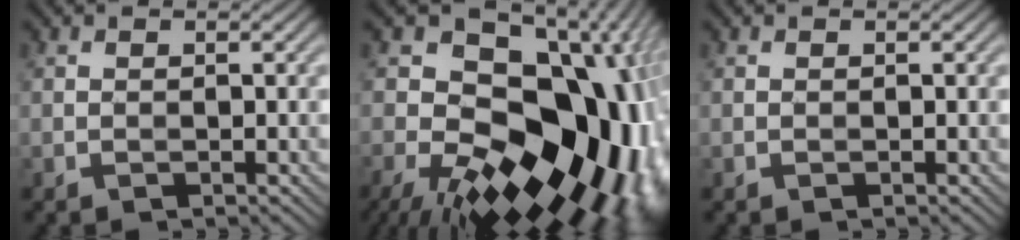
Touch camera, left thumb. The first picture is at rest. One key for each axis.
{"total": 22.0, "fx": -4.6, "fy": 13.6, "fz": 16.7, "tx": -0.251, "ty": -0.010, "tz": -0.072}
{"total": 0.0}